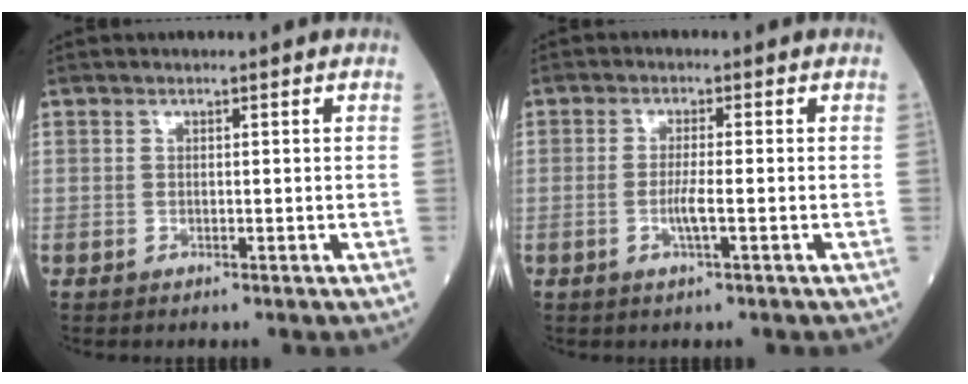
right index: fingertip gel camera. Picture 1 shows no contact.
{"total": 2.7, "force": [-0.7, -0.1, 2.6], "torque": [-0.055, -0.003, -0.013]}